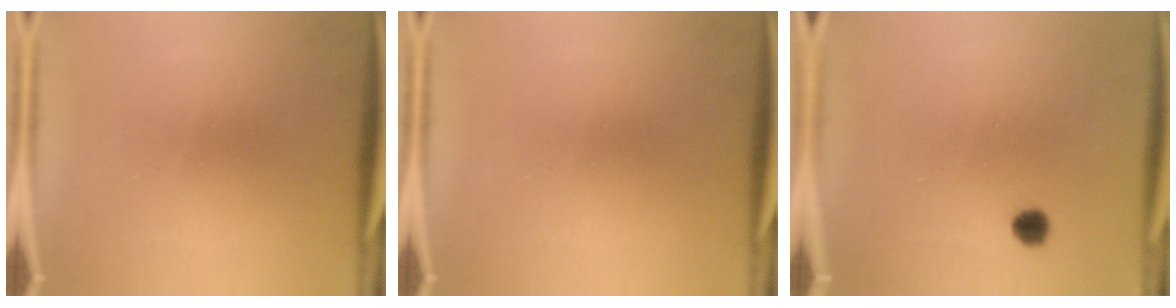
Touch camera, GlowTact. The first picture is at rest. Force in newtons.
{"total": 0.0}
{"total": 2.3}